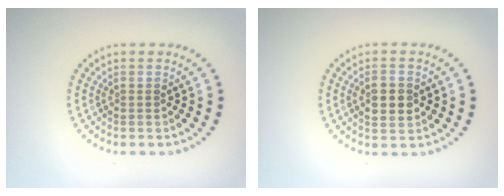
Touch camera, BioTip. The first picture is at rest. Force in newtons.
{"total": 2.9, "press": 2.9, "slide": 0.2}